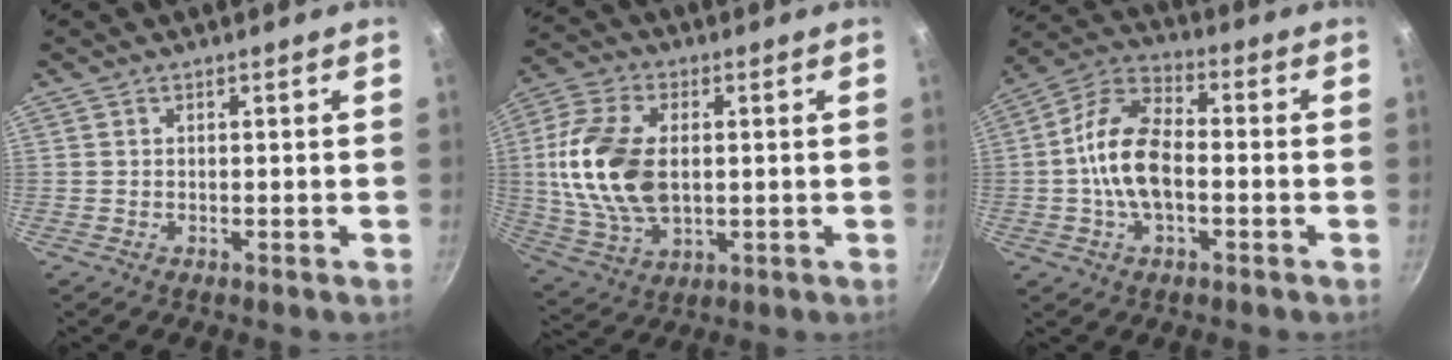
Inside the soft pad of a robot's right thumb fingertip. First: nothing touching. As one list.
[{"total": 16.9, "force": [1.1, 10.5, 13.3], "torque": [-0.253, 0.003, 0.021]}, {"total": 12.9, "force": [-1.5, 6.9, 10.7], "torque": [-0.189, 0.040, -0.043]}]